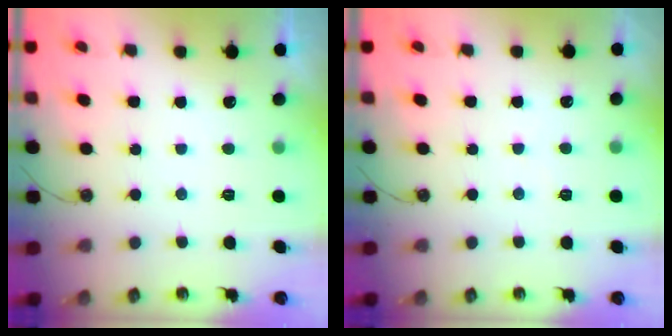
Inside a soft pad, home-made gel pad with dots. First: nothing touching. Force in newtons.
{"total": 2.3, "press": 2.2, "slide": 0.4}